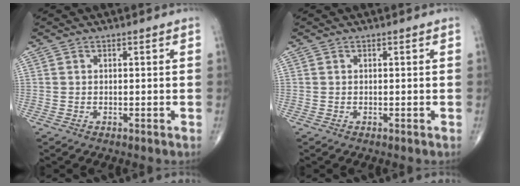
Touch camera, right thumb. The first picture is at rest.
{"total": 0.0}